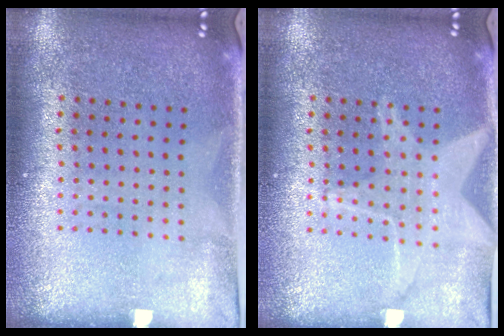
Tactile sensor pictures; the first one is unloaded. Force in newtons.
{"total": 2.7, "press": 2.7, "slide": 0.4}